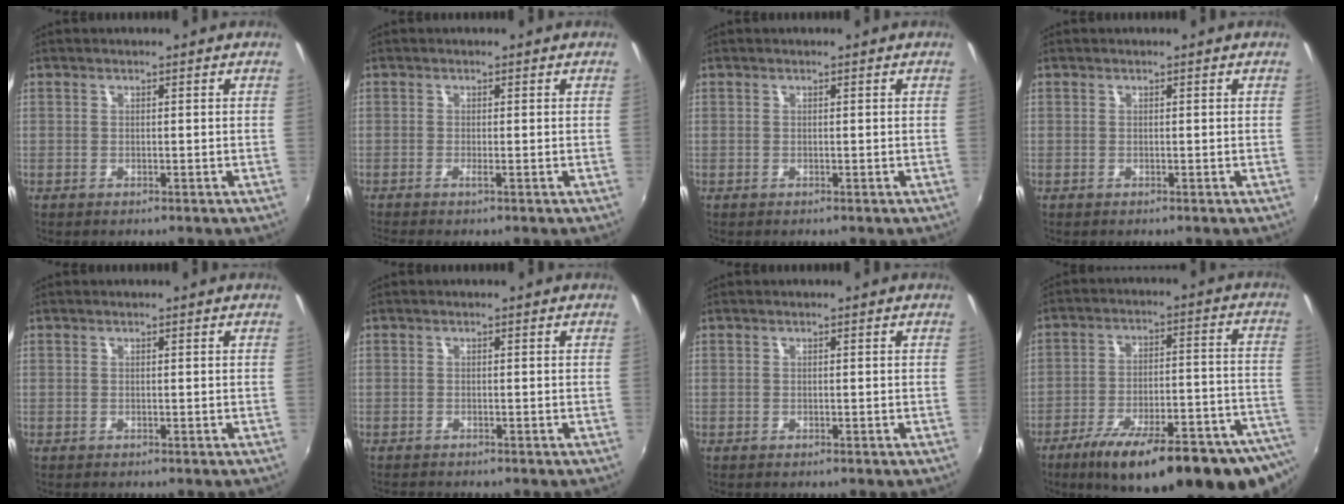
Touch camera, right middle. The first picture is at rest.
{"total": 1.3, "force": [-0.8, -0.4, 0.9], "torque": [-0.023, -0.001, -0.019]}
{"total": 0.0}
{"total": 0.0}
{"total": 0.0}
{"total": 1.7, "force": [-1.6, 0.3, 0.5], "torque": [-0.012, -0.011, -0.027]}
{"total": 0.0}
{"total": 27.6, "force": [-19.8, 5.5, 18.5], "torque": [-0.255, -0.049, -0.269]}